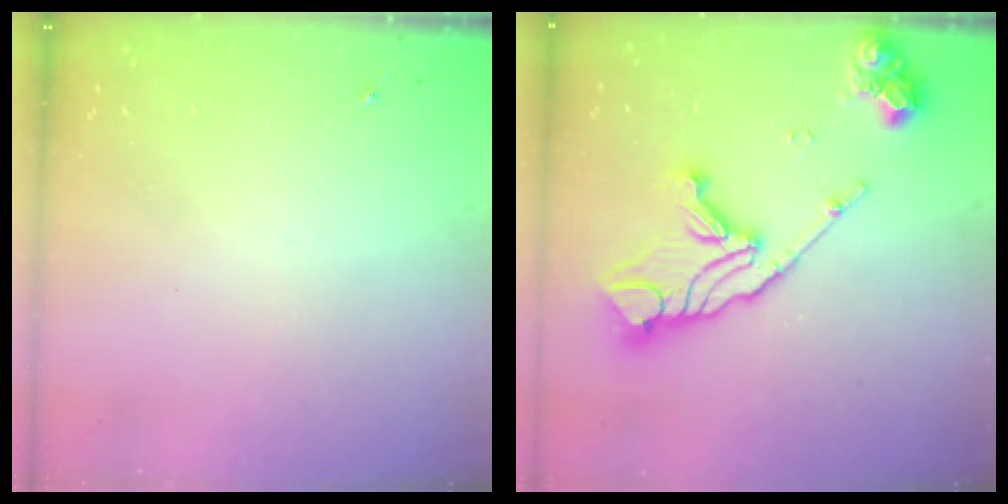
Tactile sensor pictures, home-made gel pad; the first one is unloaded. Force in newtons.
{"total": 19.5, "press": 19.4, "slide": 2.1}